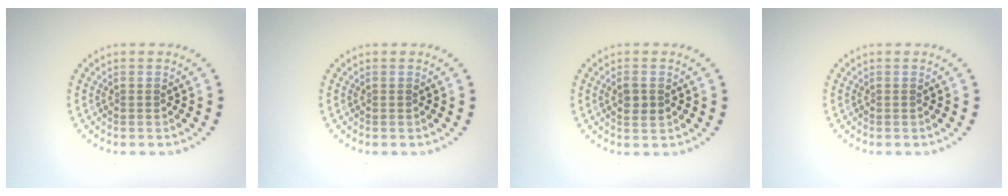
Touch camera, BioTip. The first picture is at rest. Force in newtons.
{"total": 0.0}
{"total": 1.7, "press": 1.7, "slide": 0.4}
{"total": 0.0}